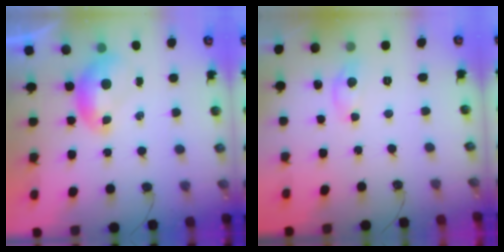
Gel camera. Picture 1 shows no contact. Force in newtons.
{"total": 0.0}